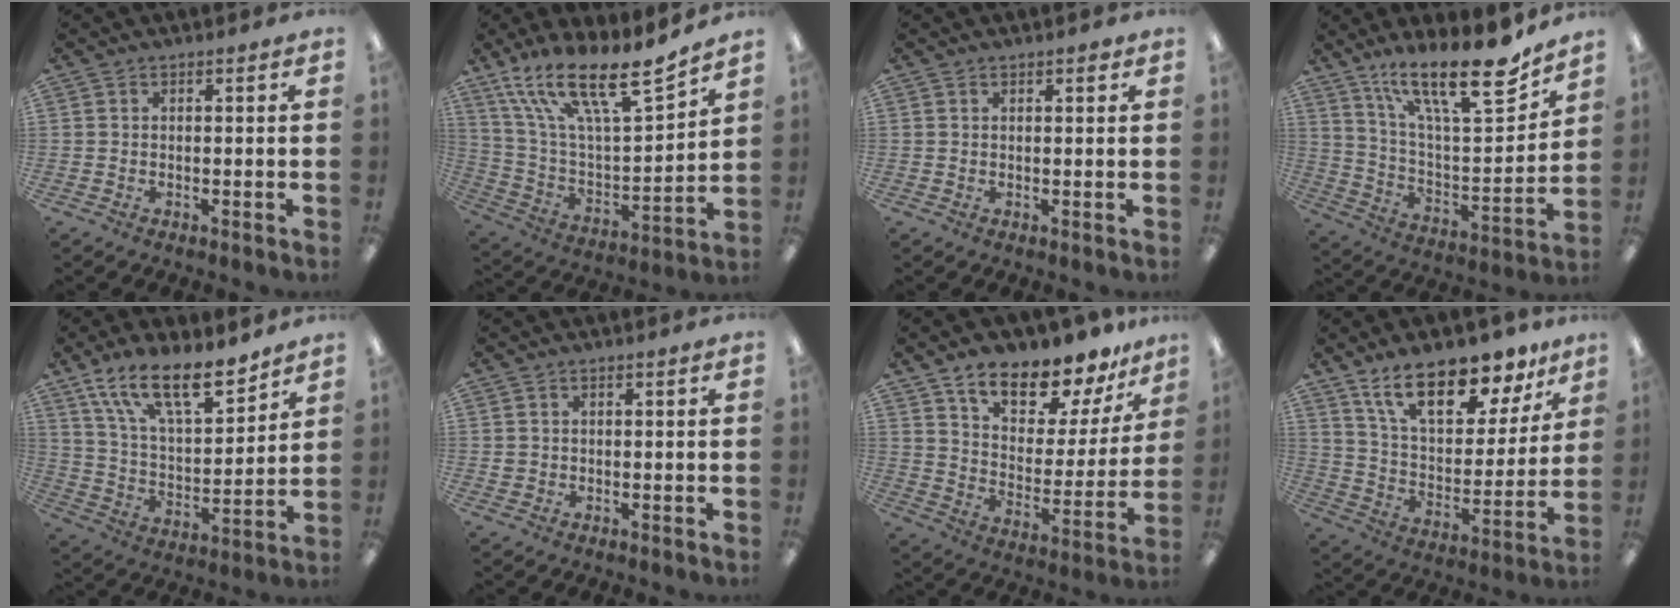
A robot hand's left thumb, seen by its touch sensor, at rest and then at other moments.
{"total": 19.8, "force": [14.6, 5.3, 12.4], "torque": [-0.224, -0.100, 0.252]}
{"total": 1.2, "force": [0.9, 0.5, 0.6], "torque": [-0.004, -0.003, 0.014]}
{"total": 21.0, "force": [15.4, 5.1, 13.4], "torque": [-0.223, -0.107, 0.255]}
{"total": 17.0, "force": [13.0, 5.7, 9.3], "torque": [-0.167, -0.074, 0.227]}
{"total": 1.0, "force": [0.3, 0.9, 0.2], "torque": [-0.005, 0.004, 0.004]}
{"total": 13.7, "force": [11.9, 4.7, 4.7], "torque": [-0.082, -0.099, 0.210]}
{"total": 19.9, "force": [14.4, 8.1, 11.1], "torque": [-0.191, -0.080, 0.249]}